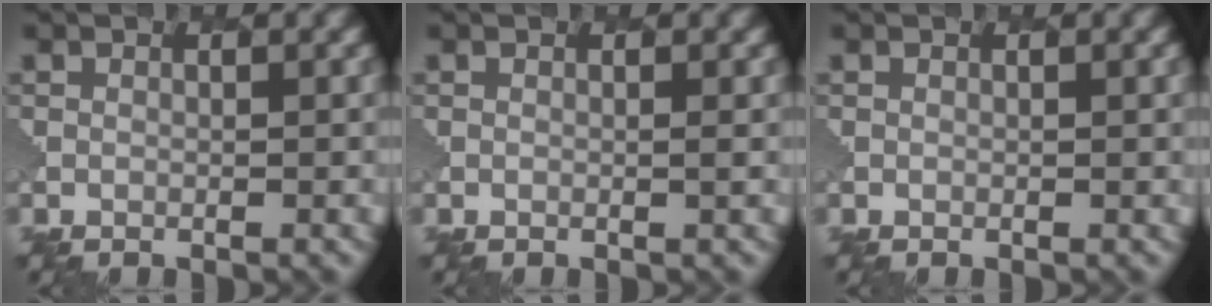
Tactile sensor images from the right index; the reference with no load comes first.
{"total": 0.5, "force": [0.3, 0.2, 0.3], "torque": [0.002, 0.000, -0.002]}
{"total": 0.7, "force": [0.2, 0.2, 0.6], "torque": [-0.002, 0.001, 0.003]}